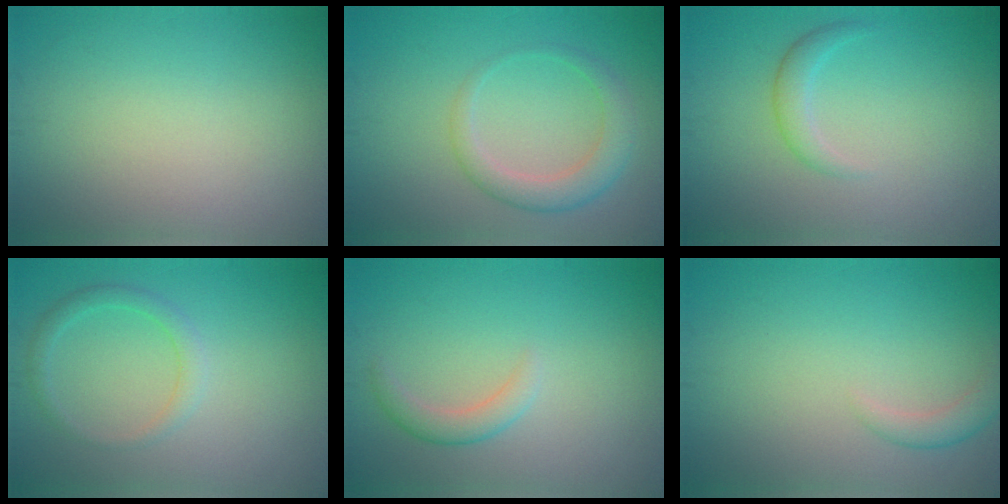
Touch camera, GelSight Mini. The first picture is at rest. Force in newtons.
{"total": 3.1, "press": 3.1, "slide": 0.2}
{"total": 1.7, "press": 1.7, "slide": 0.1}
{"total": 1.8, "press": 1.8, "slide": 0.1}
{"total": 1.8, "press": 1.8, "slide": 0.1}
{"total": 1.5, "press": 1.5, "slide": 0.1}